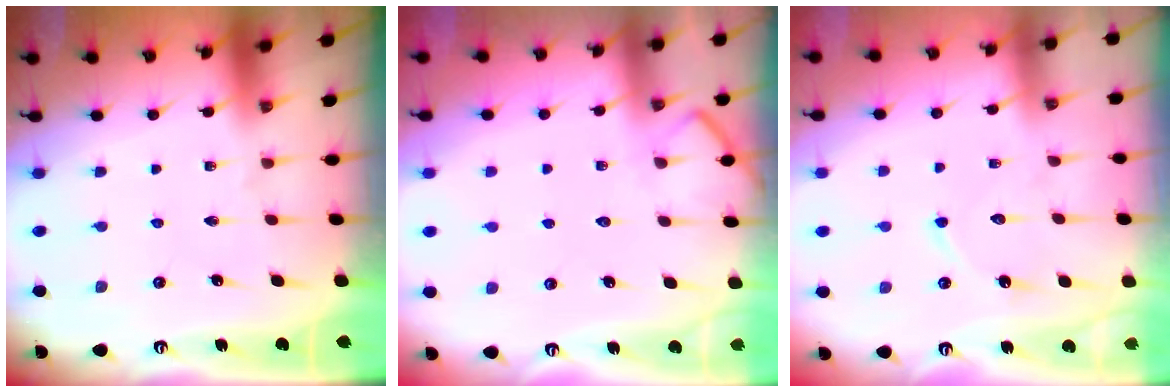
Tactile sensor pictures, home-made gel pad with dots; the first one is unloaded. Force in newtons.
{"total": 6.7, "press": 6.7, "slide": 0.7}
{"total": 6.9, "press": 6.9, "slide": 0.5}